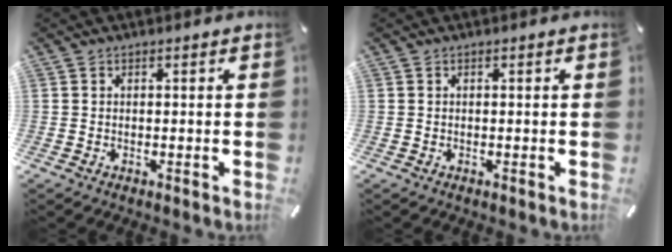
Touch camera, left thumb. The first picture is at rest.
{"total": 0.0}